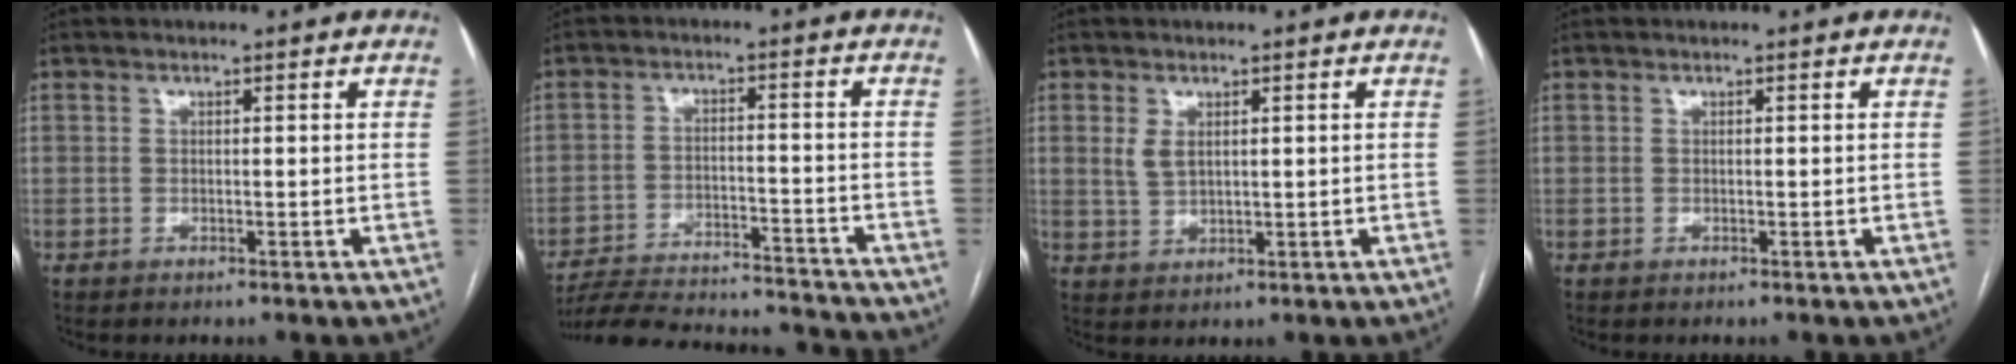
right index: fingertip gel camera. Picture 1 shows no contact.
{"total": 20.9, "force": [-19.8, 2.1, 6.1], "torque": [-0.116, -0.018, -0.281]}
{"total": 2.7, "force": [1.0, 1.5, 2.0], "torque": [-0.043, 0.002, 0.025]}
{"total": 0.0}